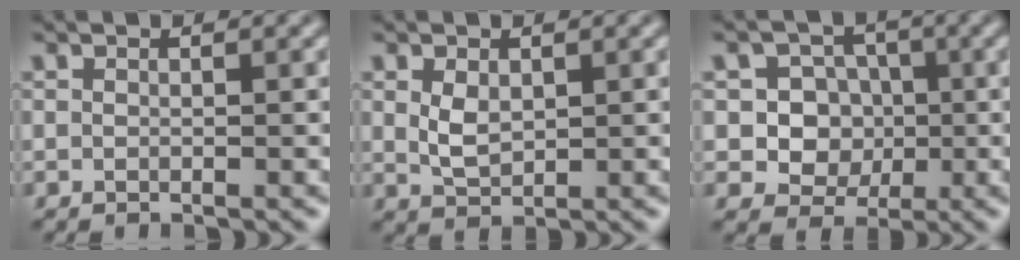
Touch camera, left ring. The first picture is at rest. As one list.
[{"total": 2.4, "force": [0.6, 1.5, 1.7], "torque": [-0.042, -0.002, 0.016]}, {"total": 5.9, "force": [-0.3, 5.5, 2.3], "torque": [-0.018, 0.023, -0.027]}]